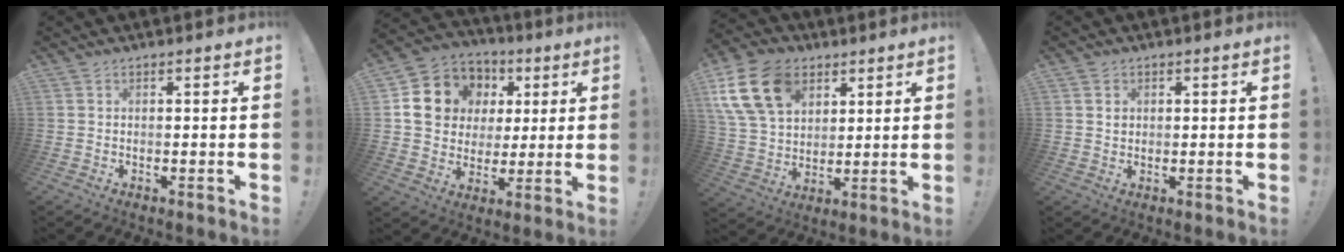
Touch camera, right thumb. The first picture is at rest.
{"total": 14.4, "force": [3.9, 12.6, 5.6], "torque": [-0.080, -0.013, 0.094]}
{"total": 18.0, "force": [8.2, 12.6, 9.9], "torque": [-0.201, -0.033, 0.156]}
{"total": 1.8, "force": [0.6, 1.7, 0.4], "torque": [-0.001, 0.000, 0.010]}